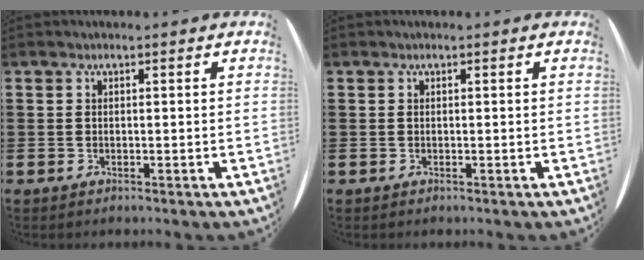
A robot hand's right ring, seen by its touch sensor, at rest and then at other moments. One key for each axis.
{"total": 0.0}